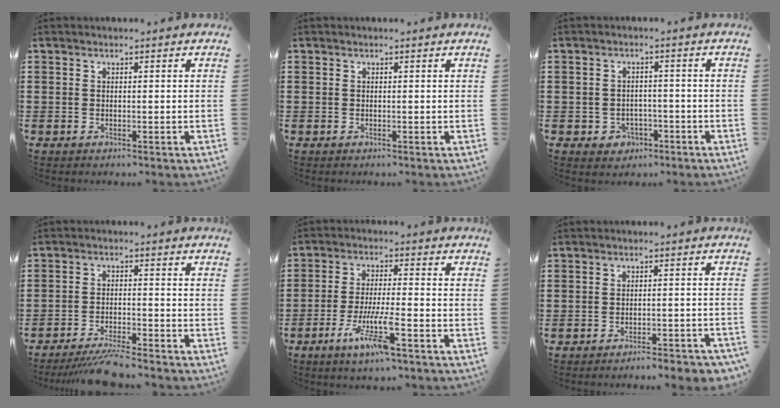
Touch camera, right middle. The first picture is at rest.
{"total": 0.0}
{"total": 2.1, "force": [-1.4, 1.6, 0.4], "torque": [-0.017, -0.001, -0.032]}
{"total": 4.9, "force": [-4.6, 0.0, 1.9], "torque": [-0.032, -0.007, -0.086]}
{"total": 7.9, "force": [-4.2, 1.0, 6.6], "torque": [-0.129, -0.009, -0.076]}
{"total": 2.9, "force": [-2.8, -0.2, 0.8], "torque": [-0.014, -0.002, -0.056]}